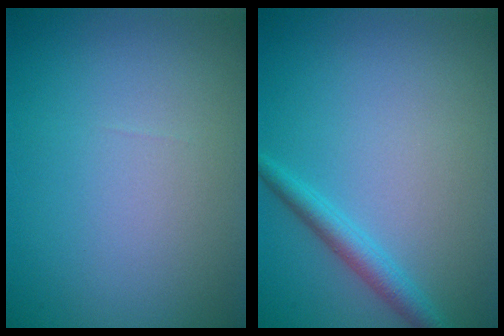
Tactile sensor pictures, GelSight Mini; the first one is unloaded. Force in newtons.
{"total": 2.4, "press": 2.4, "slide": 0.1}